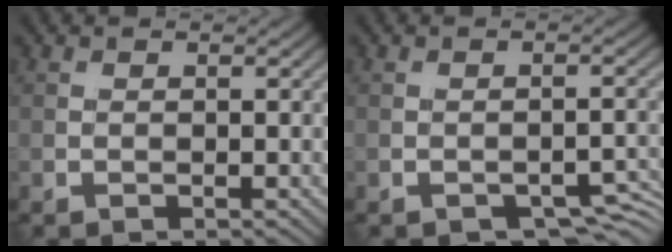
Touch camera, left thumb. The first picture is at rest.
{"total": 3.4, "force": [-2.4, 1.4, 1.9], "torque": [-0.023, -0.002, -0.024]}